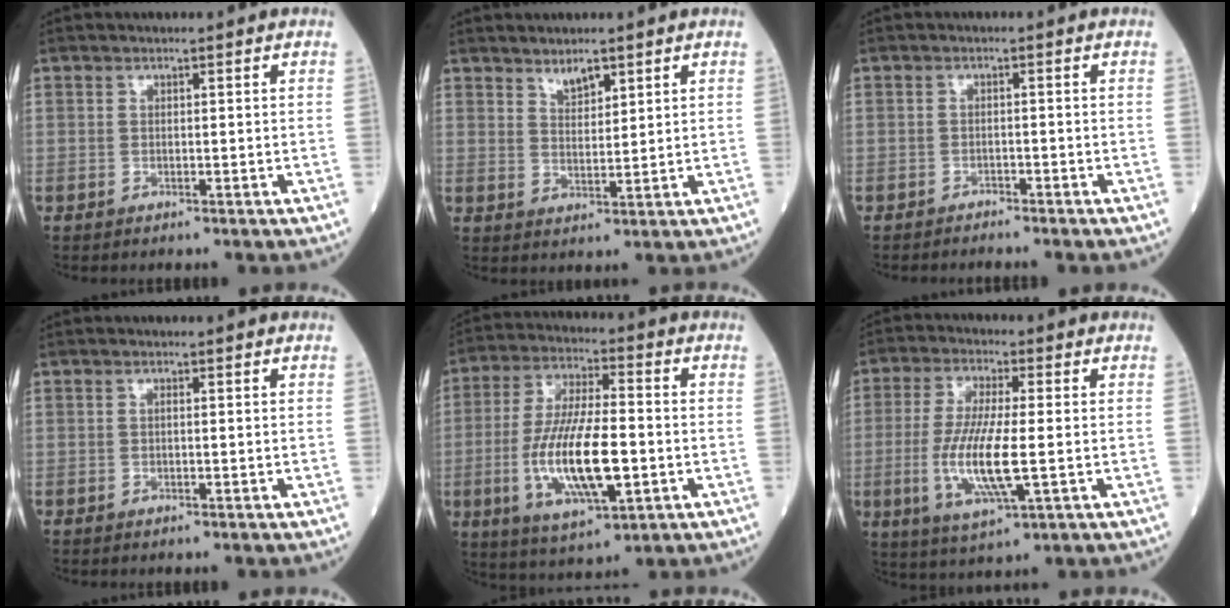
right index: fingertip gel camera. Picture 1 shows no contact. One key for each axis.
{"total": 3.0, "fx": 2.4, "fy": 0.9, "fz": 1.5, "tx": -0.031, "ty": -0.004, "tz": 0.048}
{"total": 1.8, "fx": -1.8, "fy": -0.2, "fz": 0.2, "tx": 0.001, "ty": -0.002, "tz": -0.023}
{"total": 0.0}
{"total": 14.9, "fx": -3.0, "fy": 3.8, "fz": 14.1, "tx": -0.281, "ty": -0.011, "tz": -0.050}
{"total": 10.7, "fx": -1.7, "fy": 1.5, "fz": 10.4, "tx": -0.217, "ty": -0.017, "tz": -0.033}